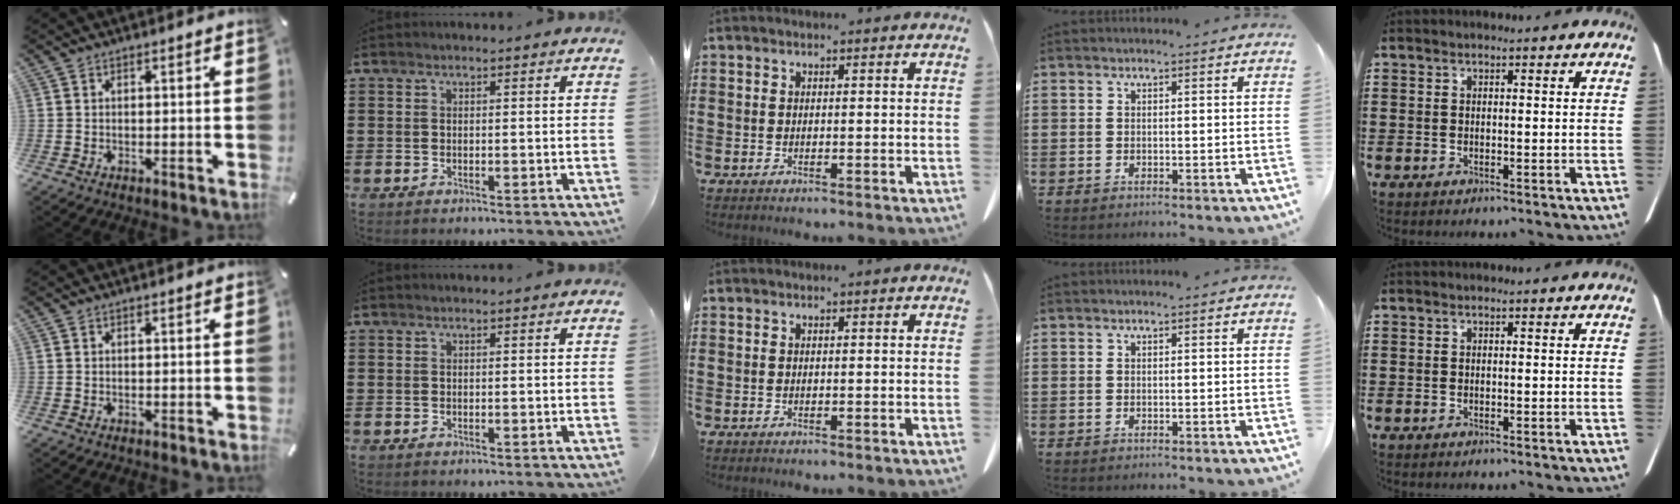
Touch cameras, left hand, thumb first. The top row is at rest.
{}